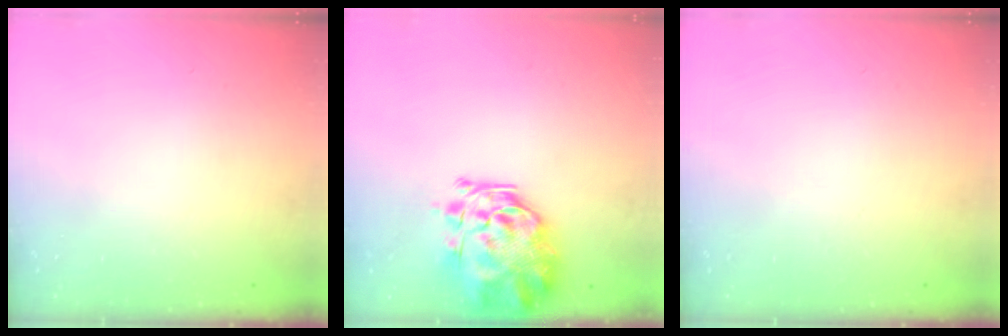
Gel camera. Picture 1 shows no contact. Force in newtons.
{"total": 3.5, "press": 3.2, "slide": 1.5}
{"total": 0.0}